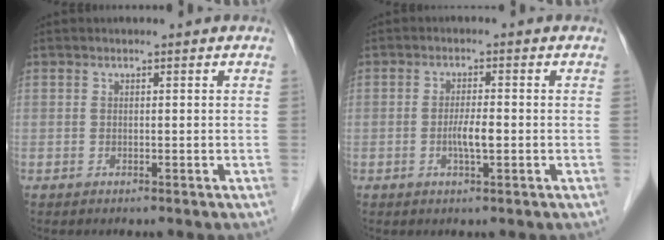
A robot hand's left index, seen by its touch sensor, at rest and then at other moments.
{"total": 2.9, "force": [-0.7, 0.4, 2.8], "torque": [-0.056, -0.001, -0.012]}